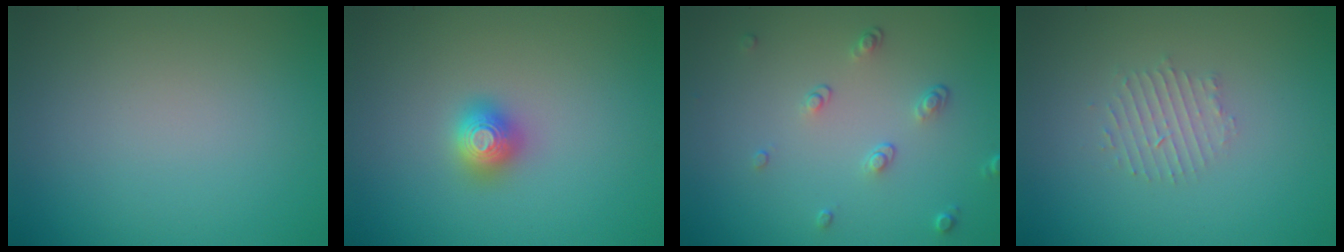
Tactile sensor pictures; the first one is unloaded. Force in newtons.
{"total": 2.0, "press": 2.0, "slide": 0.2}
{"total": 1.8, "press": 1.3, "slide": 1.2}
{"total": 1.8, "press": 1.7, "slide": 0.4}